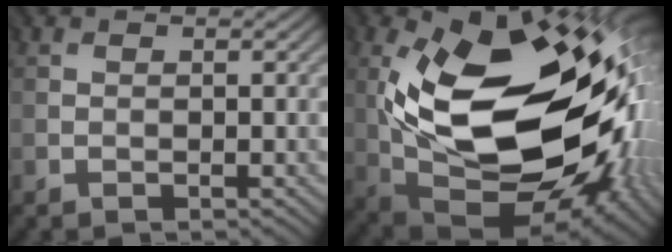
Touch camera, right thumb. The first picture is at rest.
{"total": 21.3, "force": [1.2, 11.1, 18.1], "torque": [-0.327, -0.019, 0.022]}